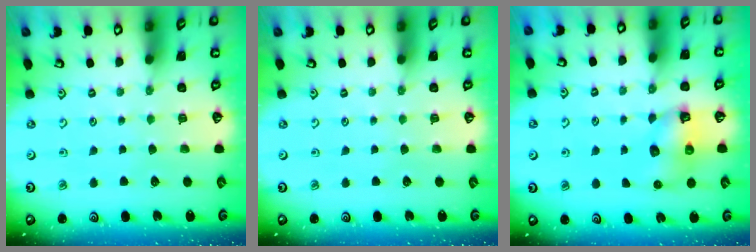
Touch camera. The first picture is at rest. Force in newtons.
{"total": 0.0}
{"total": 6.5, "press": 6.5, "slide": 0.8}